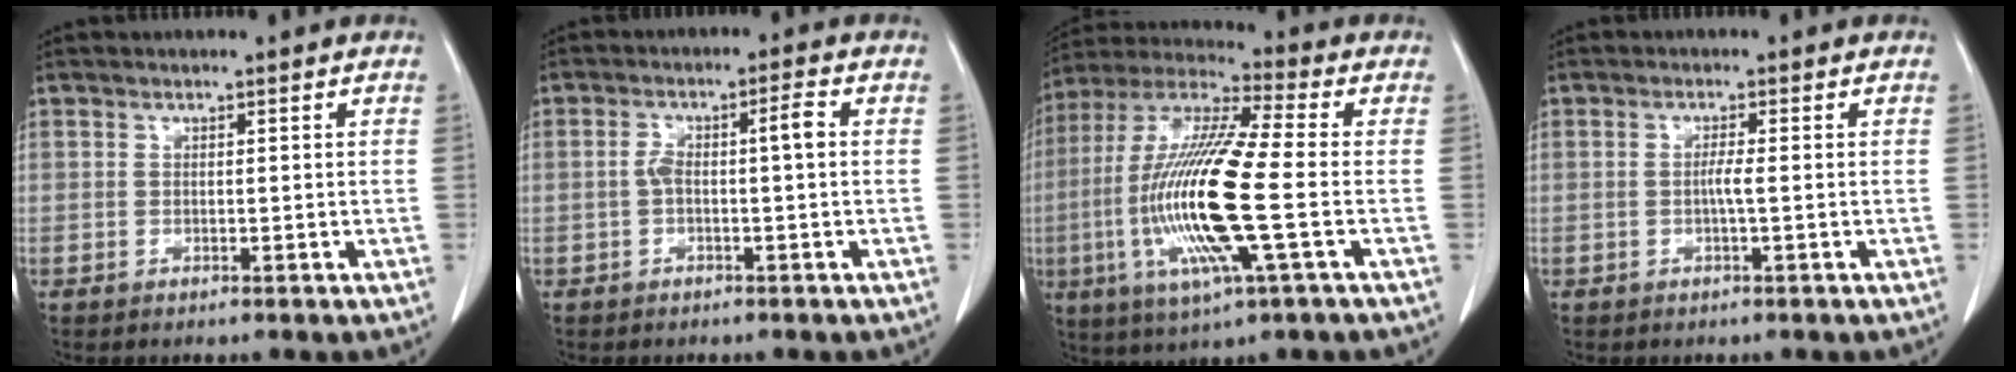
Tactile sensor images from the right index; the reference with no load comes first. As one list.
[{"total": 4.3, "force": [-0.1, 0.7, 4.2], "torque": [-0.080, 0.021, 0.002]}, {"total": 19.0, "force": [-3.4, 1.5, 18.6], "torque": [-0.394, -0.013, -0.069]}, {"total": 1.6, "force": [-0.3, -0.2, 1.6], "torque": [-0.030, 0.000, -0.006]}]